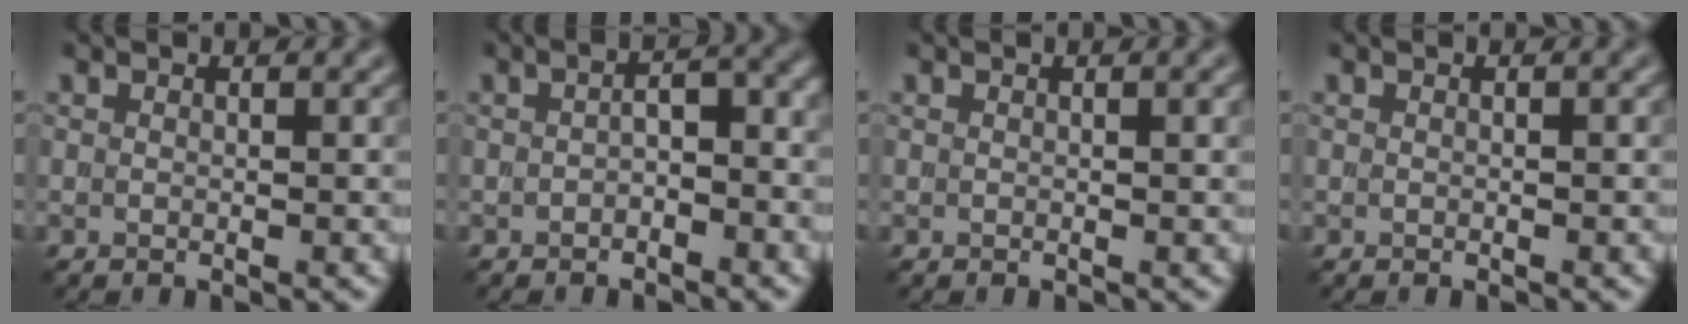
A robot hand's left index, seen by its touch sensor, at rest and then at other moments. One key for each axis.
{"total": 2.4, "fx": -0.7, "fy": 1.0, "fz": 2.1, "tx": -0.035, "ty": 0.009, "tz": -0.014}
{"total": 1.0, "fx": 0.2, "fy": 0.4, "fz": 0.9, "tx": -0.010, "ty": 0.002, "tz": 0.001}
{"total": 0.0}